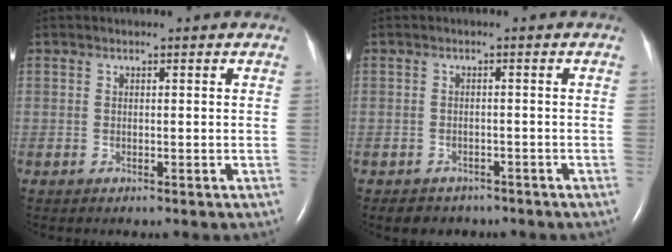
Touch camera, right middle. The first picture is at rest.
{"total": 3.7, "force": [-3.0, 2.1, 0.4], "torque": [-0.011, 0.005, -0.038]}